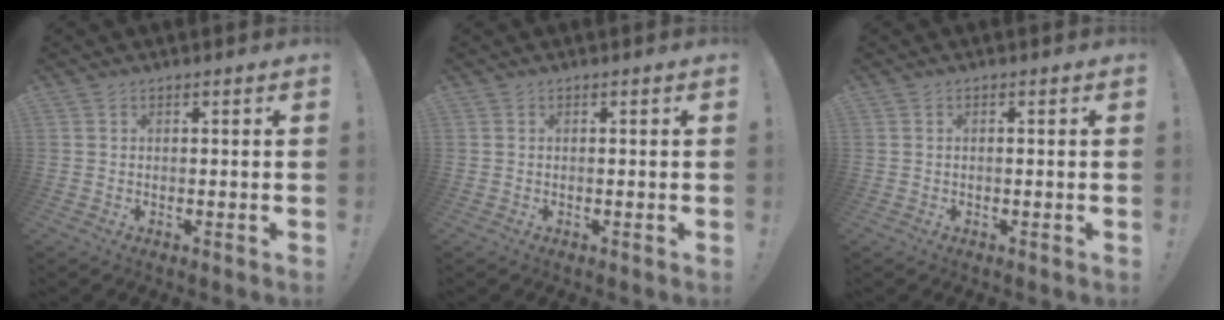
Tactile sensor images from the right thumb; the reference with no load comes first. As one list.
[{"total": 0.0}, {"total": 0.6, "force": [-0.3, 0.0, 0.4], "torque": [-0.011, 0.000, -0.006]}]